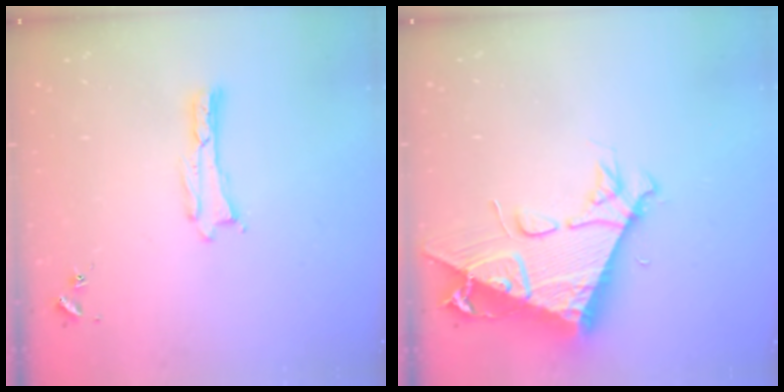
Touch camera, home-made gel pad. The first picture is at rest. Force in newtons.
{"total": 9.4, "press": 9.4, "slide": 0.9}